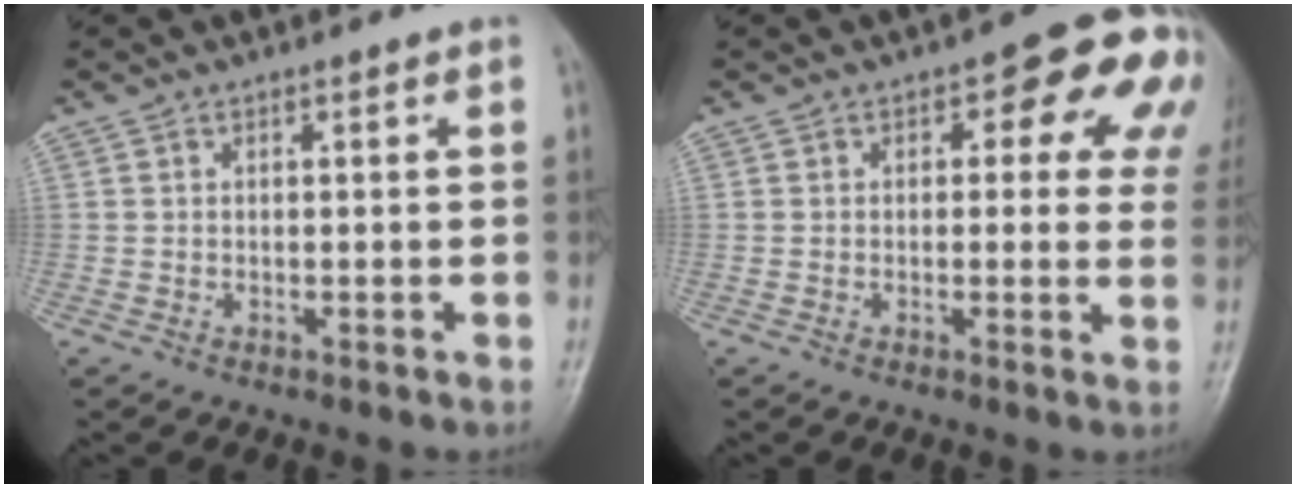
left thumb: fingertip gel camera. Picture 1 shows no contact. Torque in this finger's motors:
{"motor_torque": [0.84, 0.91, 1.48, -1.29, 0.07]}